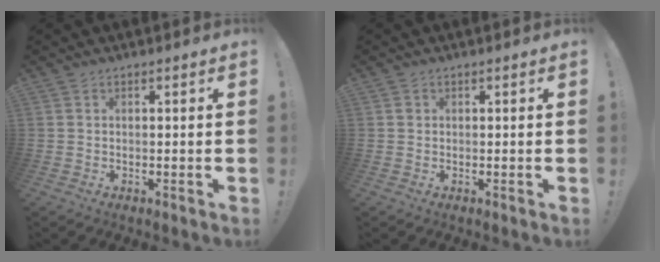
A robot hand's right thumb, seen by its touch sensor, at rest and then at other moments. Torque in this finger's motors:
{"motor_torque": [0.02, 0.21, -0.18, 0.07, -0.03]}